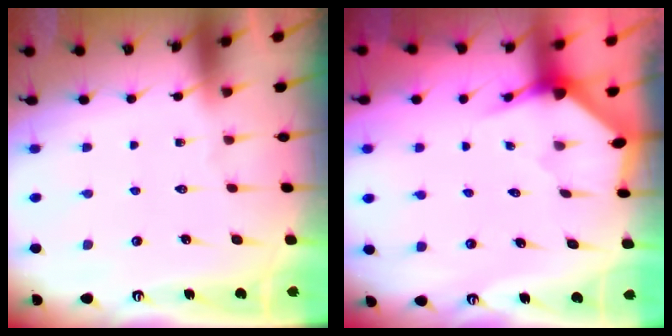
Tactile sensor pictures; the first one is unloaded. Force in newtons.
{"total": 2.8, "press": 2.8, "slide": 0.3}